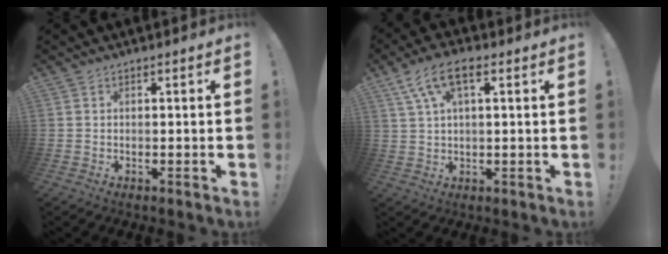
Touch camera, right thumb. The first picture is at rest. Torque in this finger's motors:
{"motor_torque": [0.08, -0.02, 0.54, 0.52, 0.25]}